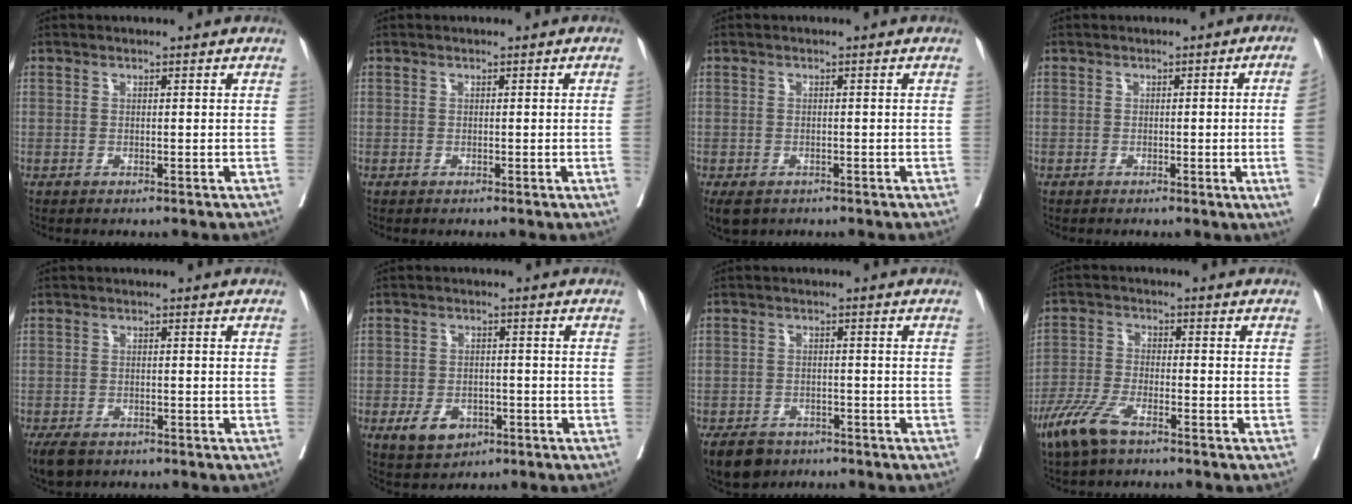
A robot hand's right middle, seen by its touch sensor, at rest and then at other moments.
{"total": 0.9, "force": [-0.1, -0.4, 0.8], "torque": [-0.010, -0.001, -0.001]}
{"total": 3.8, "force": [-2.6, 2.2, 1.6], "torque": [-0.026, -0.005, -0.039]}
{"total": 7.5, "force": [-1.0, -2.7, 6.9], "torque": [-0.072, -0.018, -0.012]}
{"total": 5.1, "force": [-3.8, 2.6, 2.2], "torque": [-0.035, -0.006, -0.059]}
{"total": 5.4, "force": [-2.5, 3.7, 3.1], "torque": [-0.053, 0.001, -0.032]}
{"total": 6.6, "force": [-4.9, 3.9, 2.1], "torque": [-0.037, -0.001, -0.077]}
{"total": 6.9, "force": [-4.7, 2.0, 4.6], "torque": [-0.107, -0.011, -0.091]}